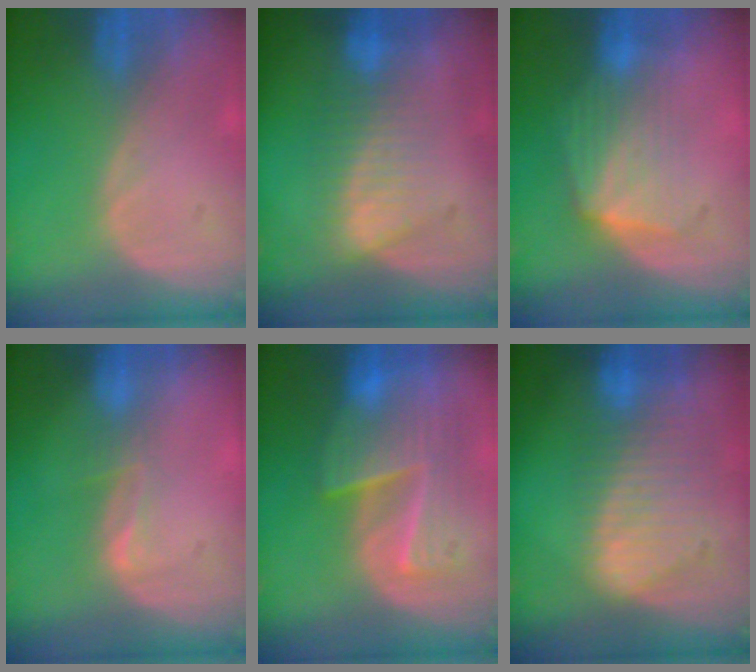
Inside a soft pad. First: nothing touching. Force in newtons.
{"total": 6.8, "press": 6.7, "slide": 1.2}
{"total": 7.2, "press": 6.6, "slide": 2.9}
{"total": 2.2, "press": 1.7, "slide": 1.4}
{"total": 8.7, "press": 8.1, "slide": 3.1}
{"total": 9.1, "press": 8.0, "slide": 4.4}